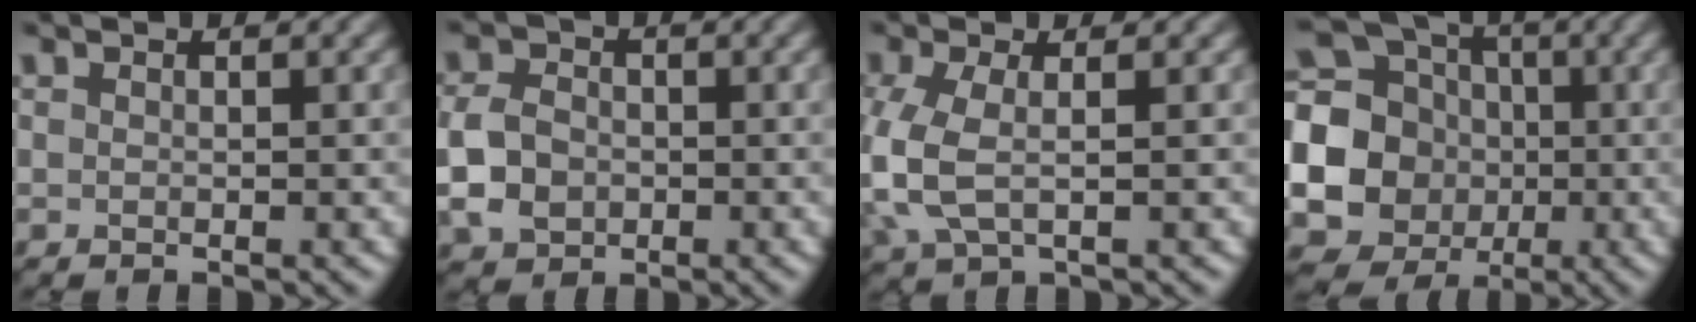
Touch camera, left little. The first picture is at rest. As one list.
[{"total": 4.2, "force": [-1.0, 3.3, 2.3], "torque": [-0.056, -0.002, -0.027]}, {"total": 4.3, "force": [-0.7, 2.0, 3.8], "torque": [-0.107, -0.006, -0.017]}, {"total": 16.6, "force": [-1.8, 15.8, 4.8], "torque": [-0.137, 0.003, -0.065]}]